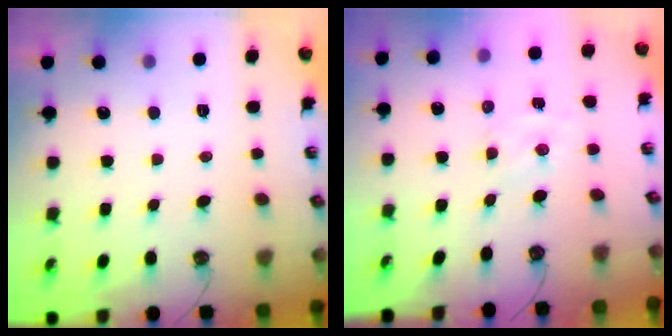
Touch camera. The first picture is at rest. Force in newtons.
{"total": 1.0, "press": 1.0, "slide": 0.2}